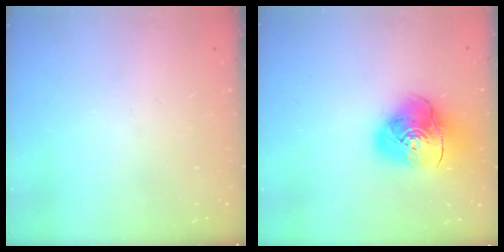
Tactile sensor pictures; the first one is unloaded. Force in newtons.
{"total": 14.0, "press": 13.9, "slide": 1.8}